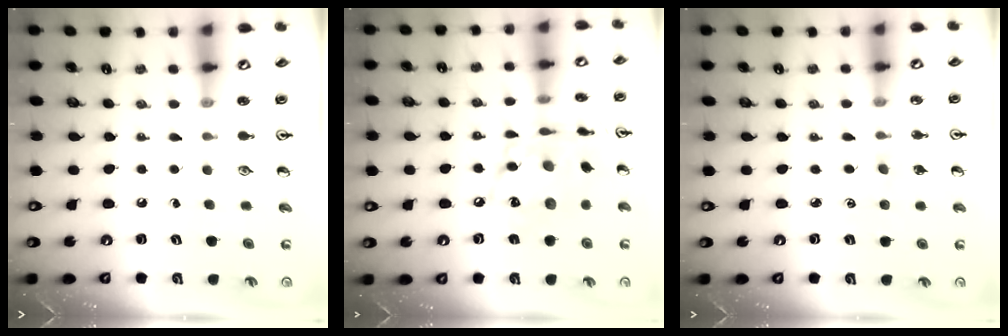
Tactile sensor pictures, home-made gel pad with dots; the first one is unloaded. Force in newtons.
{"total": 14.9, "press": 14.9, "slide": 1.1}
{"total": 1.1, "press": 1.1, "slide": 0.2}